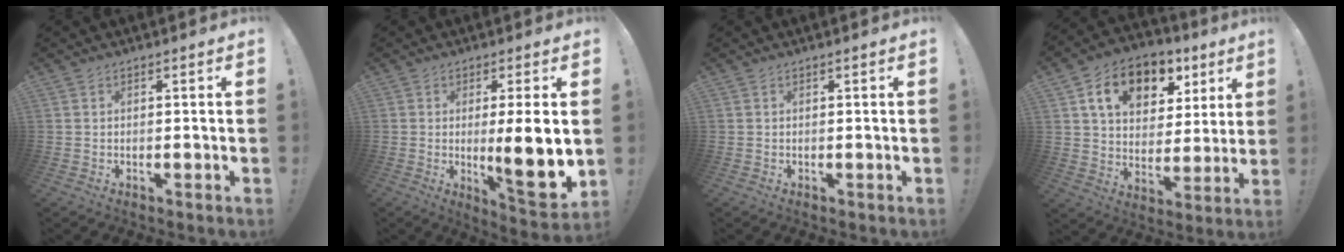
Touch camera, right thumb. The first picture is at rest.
{"total": 13.0, "force": [-0.5, 1.9, 12.8], "torque": [-0.180, -0.015, -0.006]}
{"total": 0.0}
{"total": 14.9, "force": [7.4, 10.1, 8.1], "torque": [-0.130, -0.026, 0.136]}